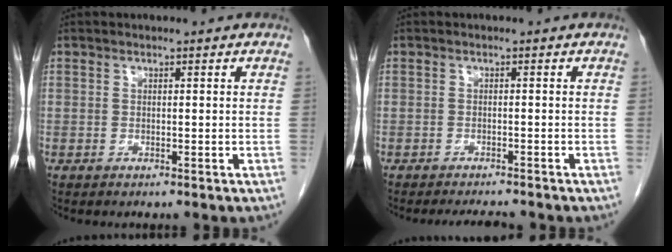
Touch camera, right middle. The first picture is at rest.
{"total": 3.6, "force": [-3.4, 0.4, 1.1], "torque": [-0.014, -0.009, -0.049]}